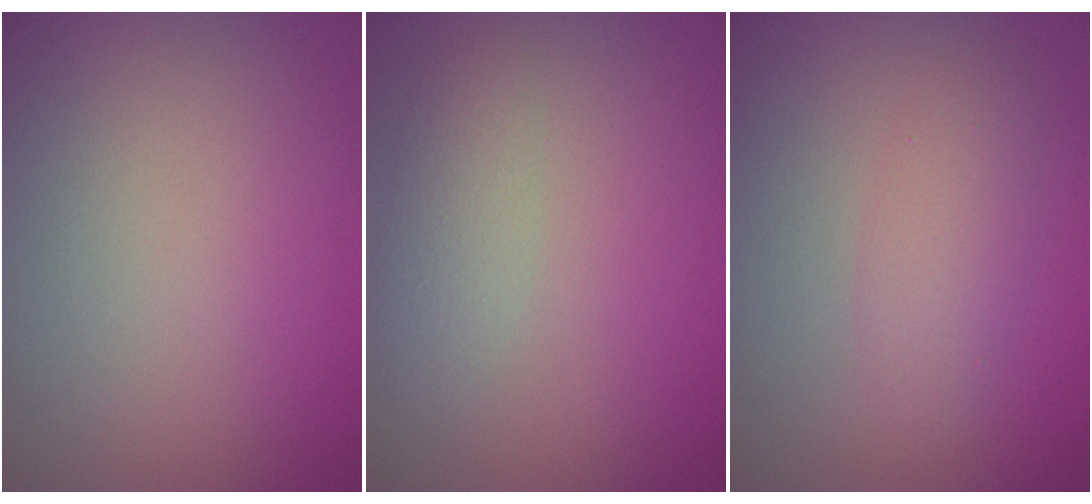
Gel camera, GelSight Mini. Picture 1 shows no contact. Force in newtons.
{"total": 2.1, "press": 2.0, "slide": 0.1}
{"total": 2.3, "press": 2.3, "slide": 0.1}